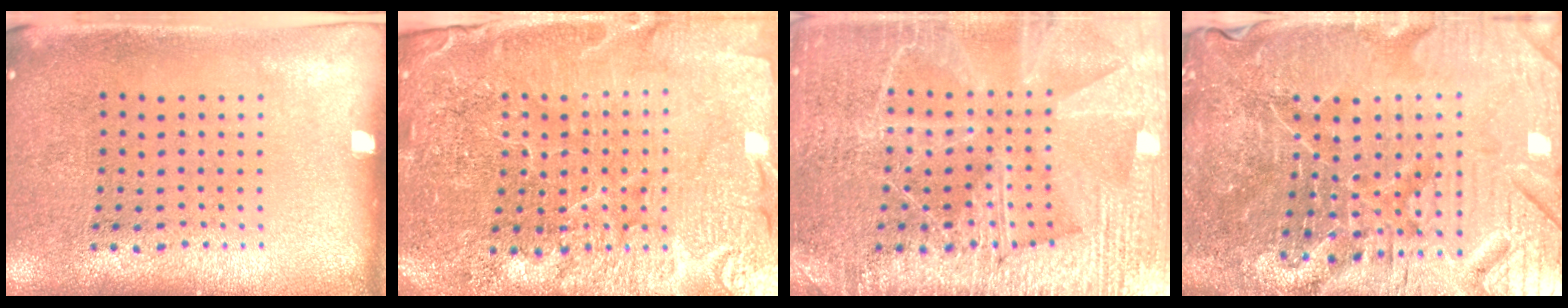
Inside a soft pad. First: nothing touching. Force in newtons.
{"total": 5.0, "press": 4.7, "slide": 1.7}
{"total": 6.6, "press": 6.5, "slide": 0.9}
{"total": 7.1, "press": 6.3, "slide": 3.3}